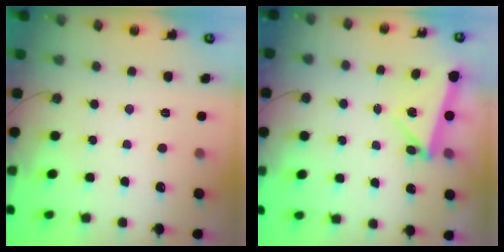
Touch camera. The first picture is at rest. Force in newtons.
{"total": 6.4, "press": 6.3, "slide": 1.3}